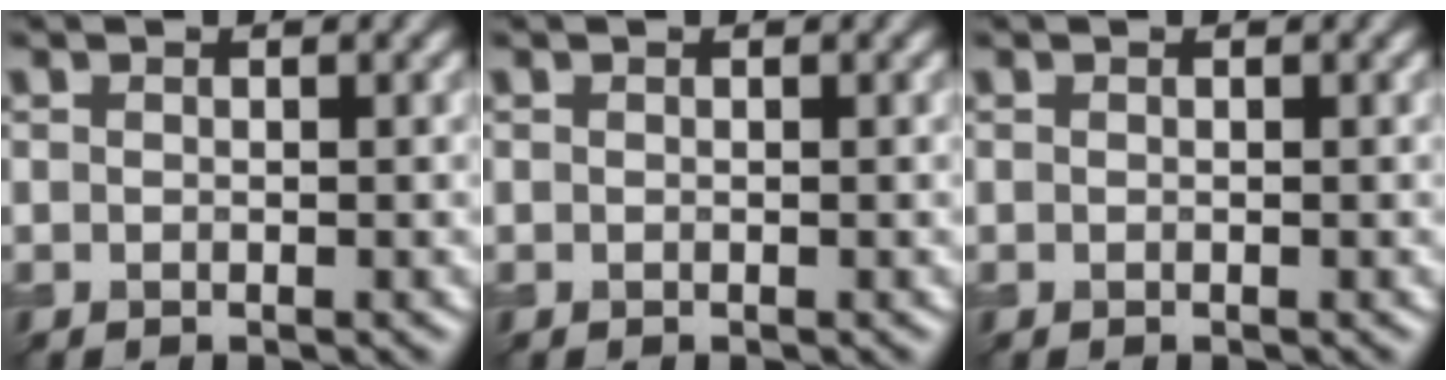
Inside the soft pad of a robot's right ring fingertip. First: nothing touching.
{"total": 0.0}
{"total": 0.0}